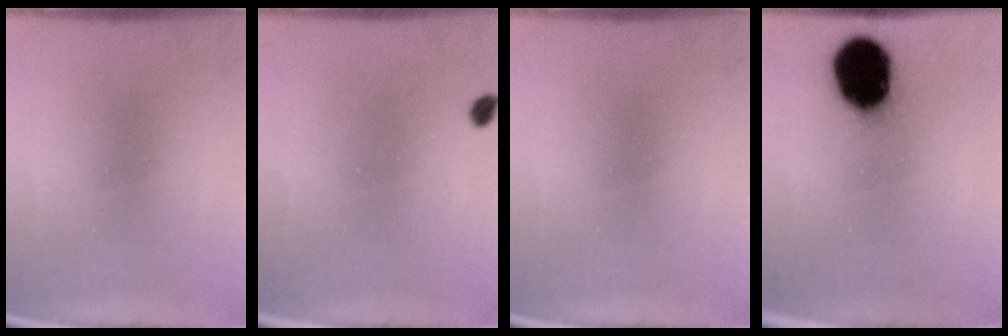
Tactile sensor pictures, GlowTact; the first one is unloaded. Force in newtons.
{"total": 1.2}
{"total": 0.0}
{"total": 18.6}